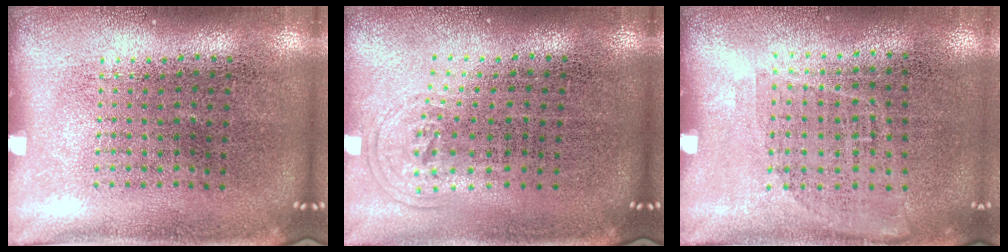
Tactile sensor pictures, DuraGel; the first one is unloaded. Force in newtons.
{"total": 0.9, "press": 0.6, "slide": 0.6}
{"total": 1.0, "press": 0.8, "slide": 0.6}